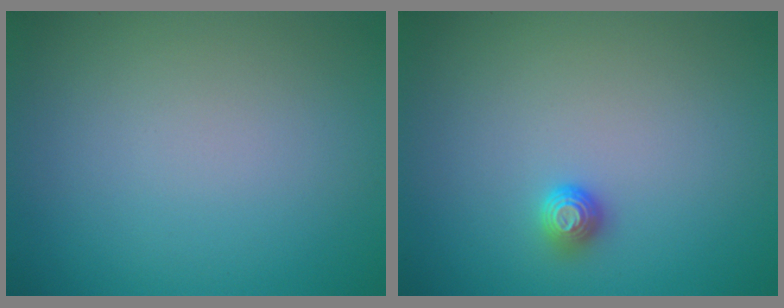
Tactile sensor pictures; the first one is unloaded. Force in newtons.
{"total": 1.2, "press": 1.1, "slide": 0.4}